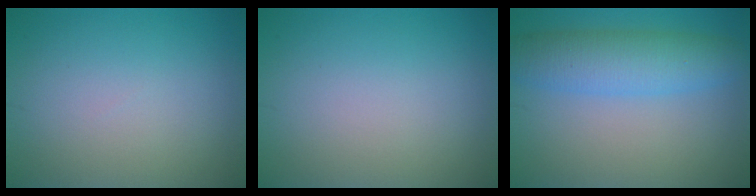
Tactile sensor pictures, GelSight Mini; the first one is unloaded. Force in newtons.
{"total": 0.0}
{"total": 5.6, "press": 5.6, "slide": 0.1}